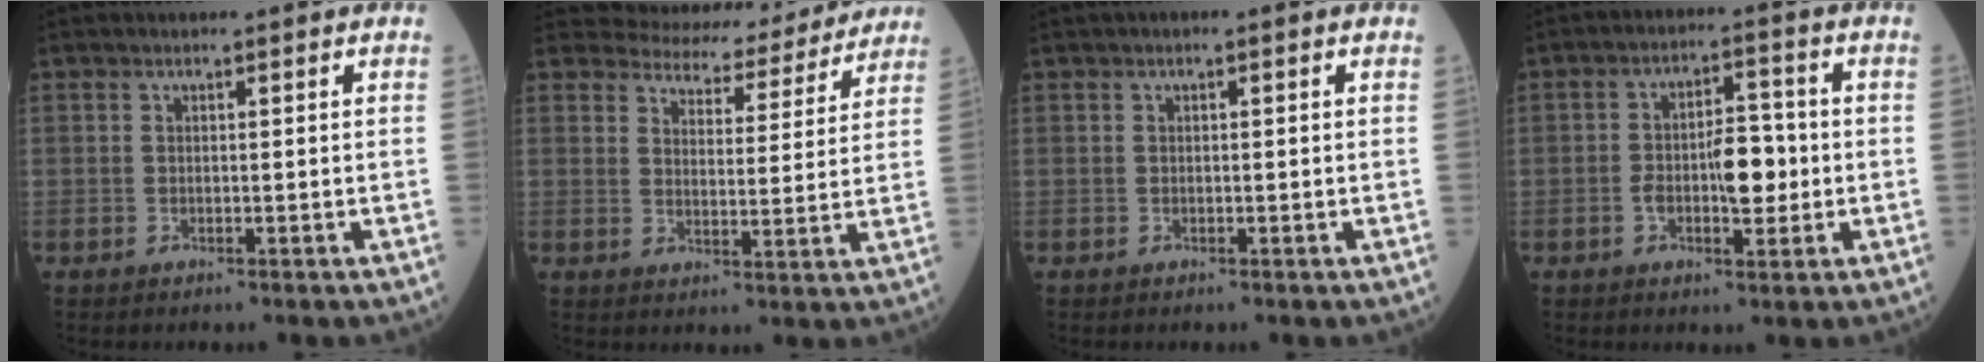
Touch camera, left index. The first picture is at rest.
{"total": 14.7, "force": [13.9, 4.3, 2.3], "torque": [-0.009, -0.006, 0.155]}
{"total": 0.9, "force": [0.4, 0.1, 0.9], "torque": [-0.015, 0.010, 0.004]}
{"total": 6.7, "force": [-1.2, 2.6, 6.0], "torque": [-0.104, 0.007, -0.020]}